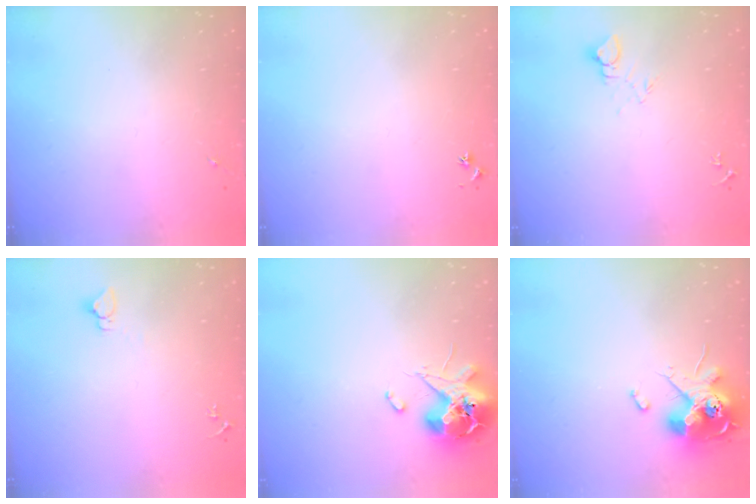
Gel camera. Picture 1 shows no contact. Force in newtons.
{"total": 3.0, "press": 2.9, "slide": 0.3}
{"total": 6.0, "press": 6.0, "slide": 0.5}
{"total": 2.9, "press": 2.9, "slide": 0.1}
{"total": 12.4, "press": 12.3, "slide": 1.9}
{"total": 14.0, "press": 13.9, "slide": 1.5}